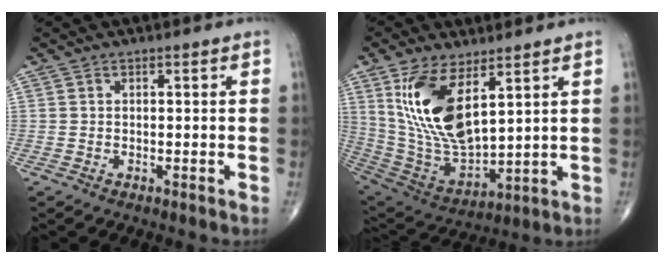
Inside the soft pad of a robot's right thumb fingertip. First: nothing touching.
{"total": 17.1, "force": [6.8, 7.6, 13.7], "torque": [-0.258, -0.029, 0.151]}